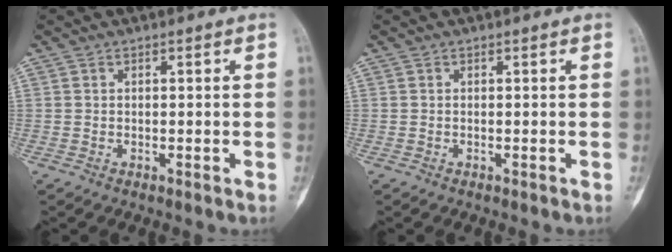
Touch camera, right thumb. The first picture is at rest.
{"total": 0.0}